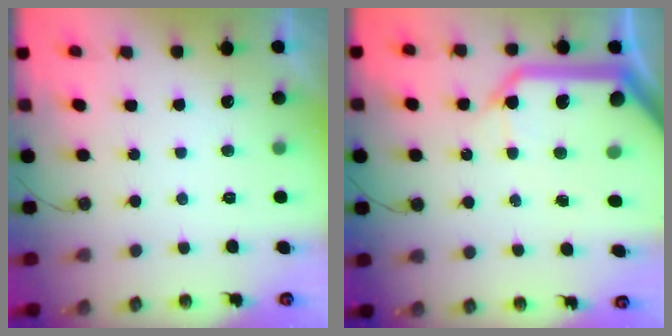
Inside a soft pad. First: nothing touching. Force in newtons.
{"total": 21.5, "press": 21.3, "slide": 3.1}